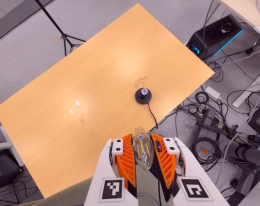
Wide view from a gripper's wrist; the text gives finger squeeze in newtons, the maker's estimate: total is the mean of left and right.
{"total": 22.0, "left": 24.5, "right": 19.5}